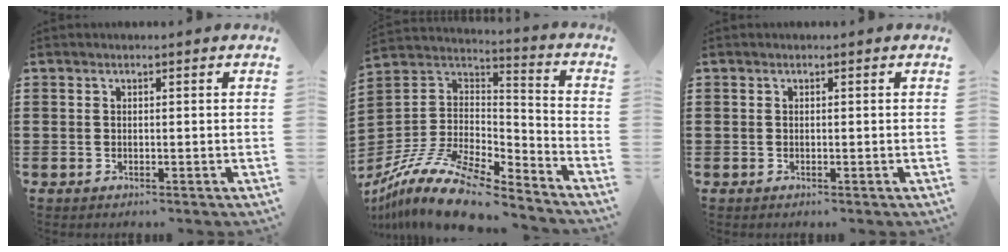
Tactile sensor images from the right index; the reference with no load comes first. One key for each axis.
{"total": 14.4, "fx": -11.1, "fy": 4.4, "fz": 8.1, "tx": -0.163, "ty": 0.035, "tz": -0.208}
{"total": 0.0}